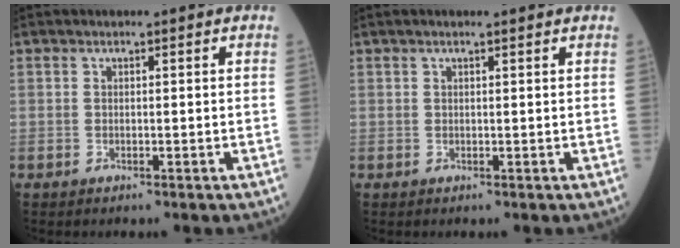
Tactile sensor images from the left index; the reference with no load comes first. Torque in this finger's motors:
{"motor_torque": [0.32, -0.48, 0.02, 0.00]}